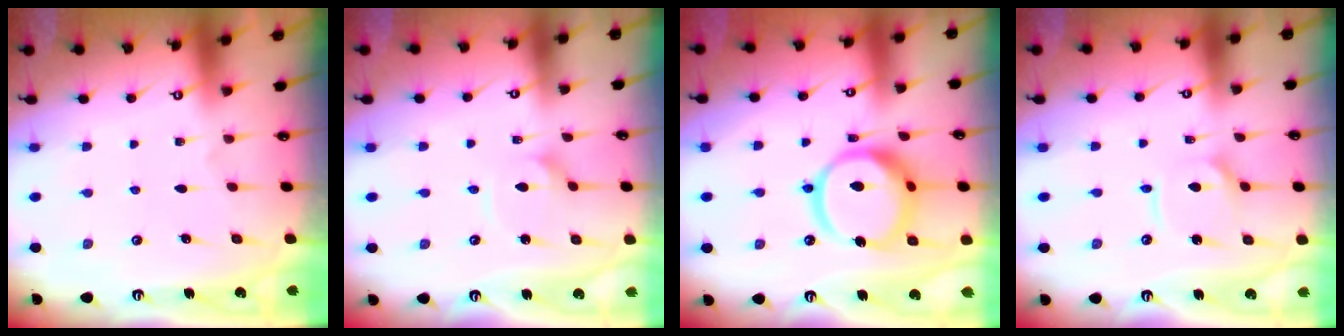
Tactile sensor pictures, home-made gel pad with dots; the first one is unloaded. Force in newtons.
{"total": 2.0, "press": 2.0, "slide": 0.3}
{"total": 18.1, "press": 18.0, "slide": 1.9}
{"total": 6.4, "press": 6.3, "slide": 0.7}